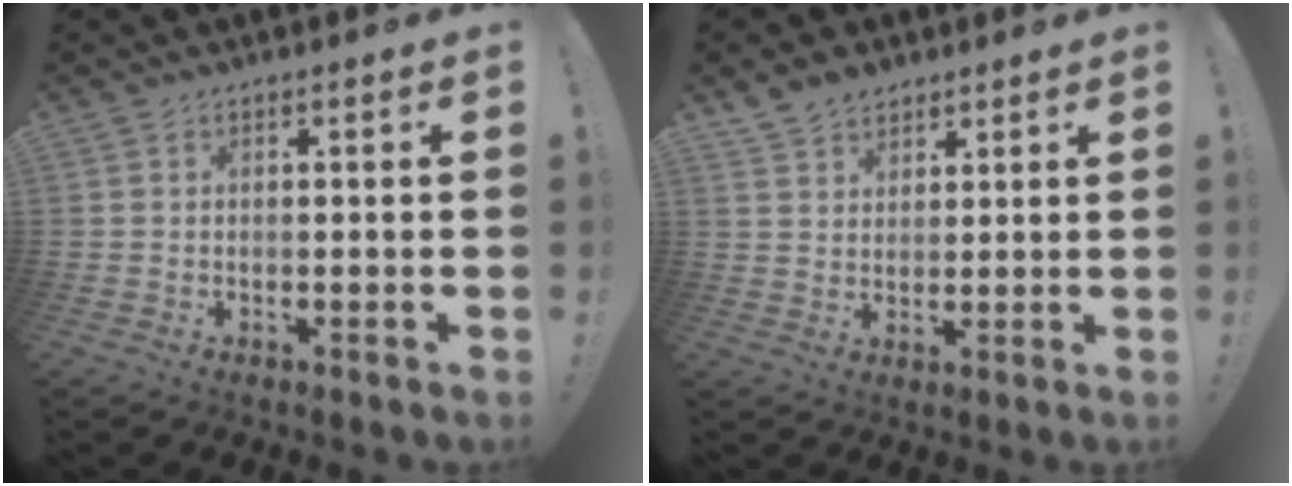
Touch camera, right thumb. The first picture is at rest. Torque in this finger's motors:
{"motor_torque": [-0.01, 0.02, 0.25, 0.19, 0.00]}